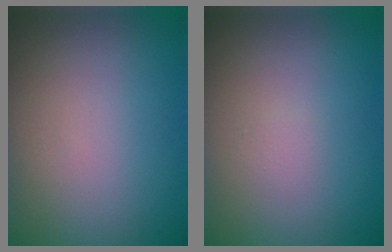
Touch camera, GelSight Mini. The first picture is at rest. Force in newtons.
{"total": 0.5, "press": 0.5, "slide": 0.1}